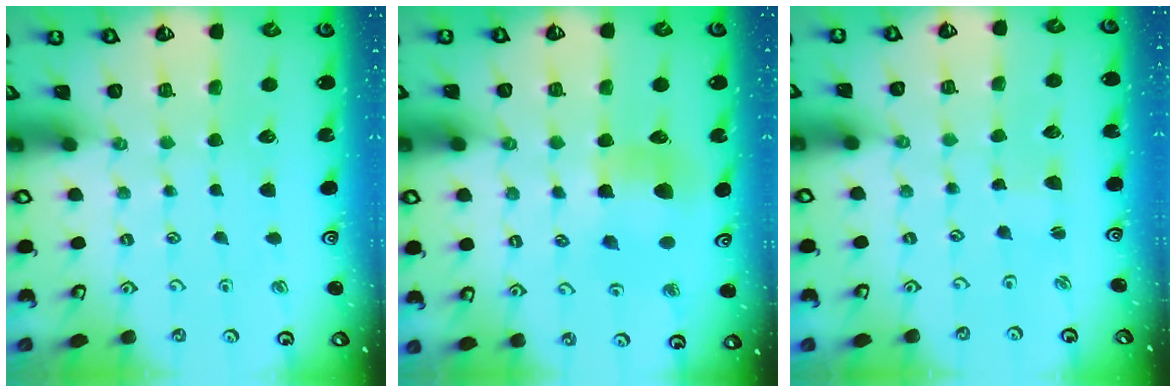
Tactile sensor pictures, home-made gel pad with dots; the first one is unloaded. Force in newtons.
{"total": 7.2, "press": 7.2, "slide": 0.8}
{"total": 0.9, "press": 0.9, "slide": 0.2}